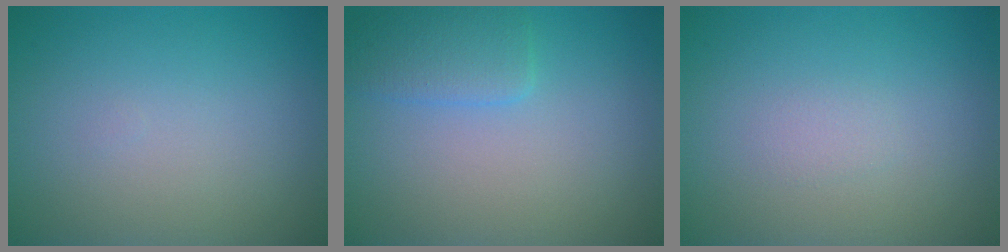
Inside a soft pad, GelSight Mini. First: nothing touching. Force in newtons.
{"total": 2.4, "press": 2.4, "slide": 0.1}
{"total": 0.6, "press": 0.6, "slide": 0.1}